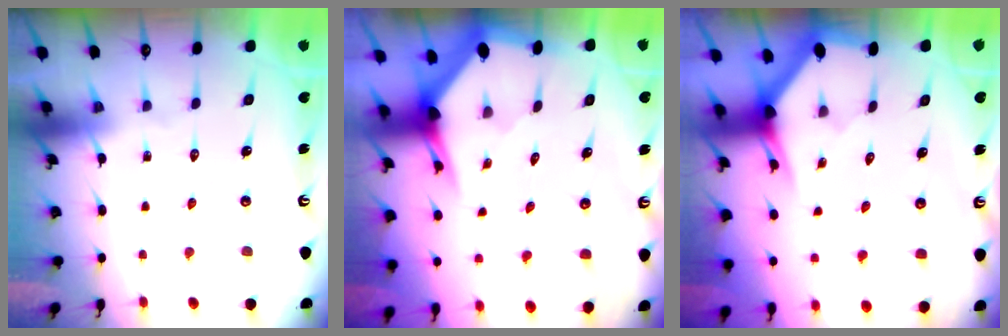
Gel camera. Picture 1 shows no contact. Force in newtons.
{"total": 3.6, "press": 3.6, "slide": 0.3}
{"total": 3.1, "press": 3.1, "slide": 0.1}